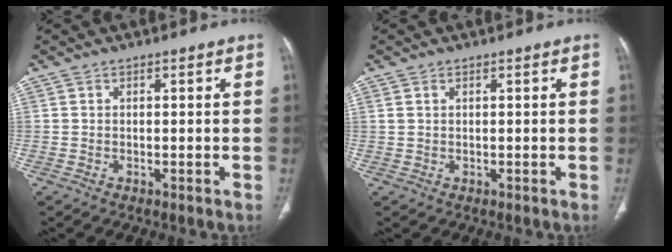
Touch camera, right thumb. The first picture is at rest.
{"total": 1.0, "force": [0.5, 0.6, 0.6], "torque": [-0.017, 0.008, 0.015]}